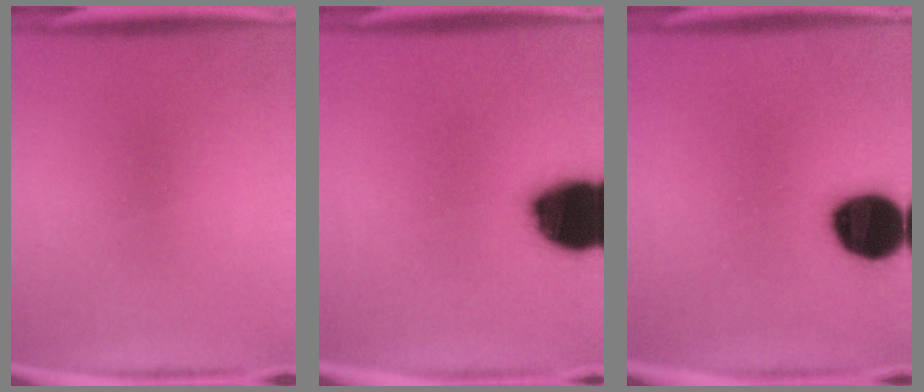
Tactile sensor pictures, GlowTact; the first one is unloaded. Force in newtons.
{"total": 19.8}
{"total": 15.3}